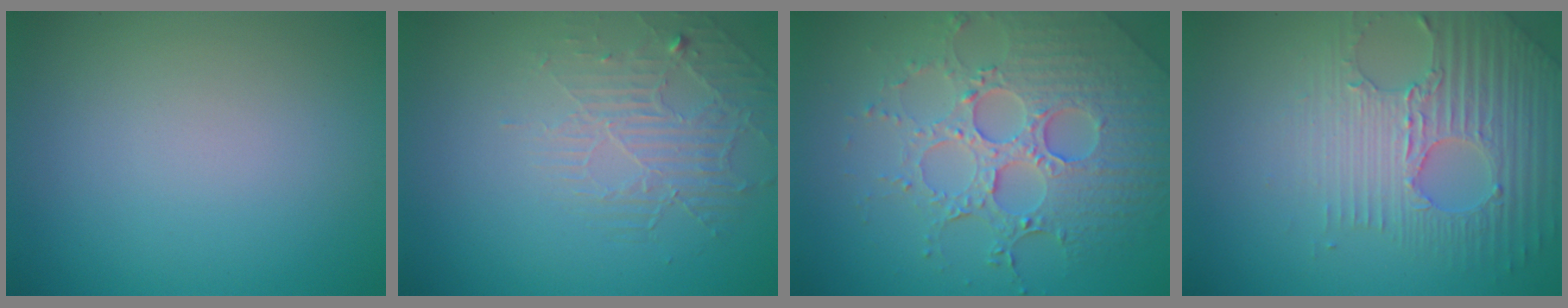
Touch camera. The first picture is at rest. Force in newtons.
{"total": 2.2, "press": 1.4, "slide": 1.7}
{"total": 6.7, "press": 5.2, "slide": 4.2}
{"total": 4.7, "press": 4.2, "slide": 2.1}